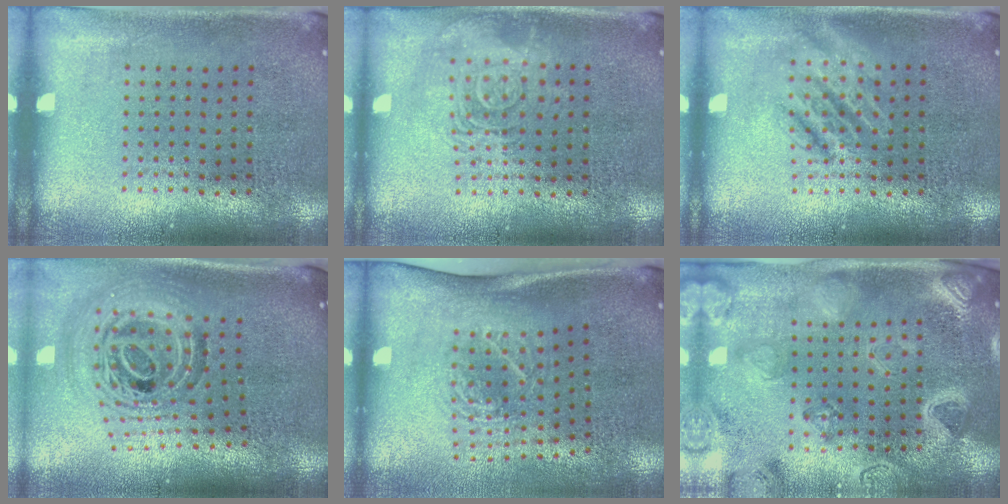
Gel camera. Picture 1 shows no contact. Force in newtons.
{"total": 2.7, "press": 2.7, "slide": 0.4}
{"total": 2.6, "press": 2.5, "slide": 0.3}
{"total": 1.8, "press": 1.5, "slide": 1.0}
{"total": 1.8, "press": 1.3, "slide": 1.4}
{"total": 3.0, "press": 2.9, "slide": 0.7}